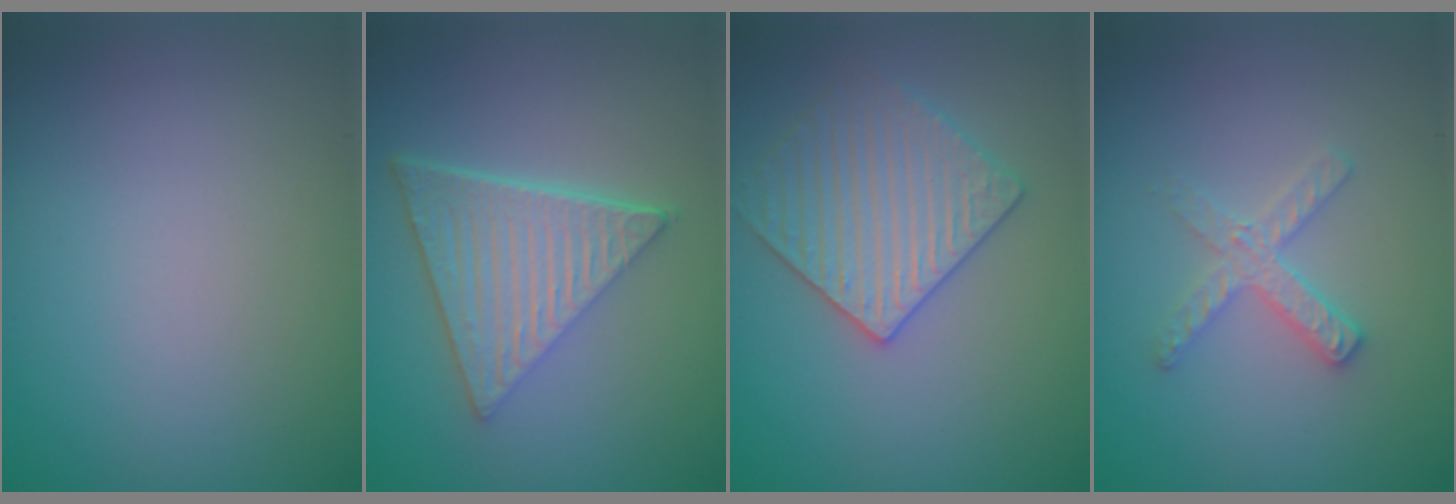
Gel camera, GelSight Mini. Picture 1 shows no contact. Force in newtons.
{"total": 6.7, "press": 4.5, "slide": 4.9}
{"total": 3.5, "press": 3.5, "slide": 0.7}
{"total": 2.2, "press": 2.2, "slide": 0.3}